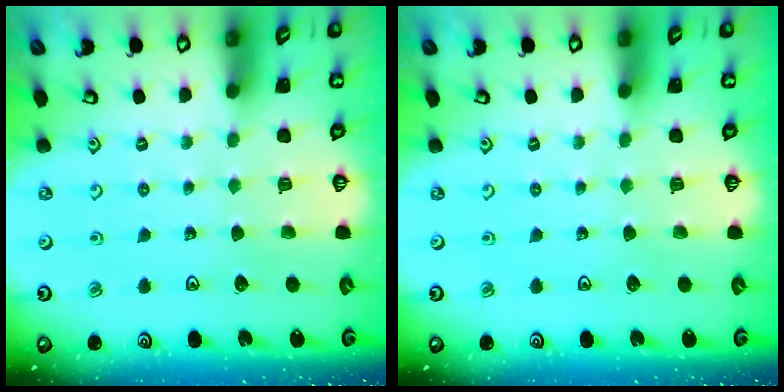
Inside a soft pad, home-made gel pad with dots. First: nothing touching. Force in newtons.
{"total": 0.0}